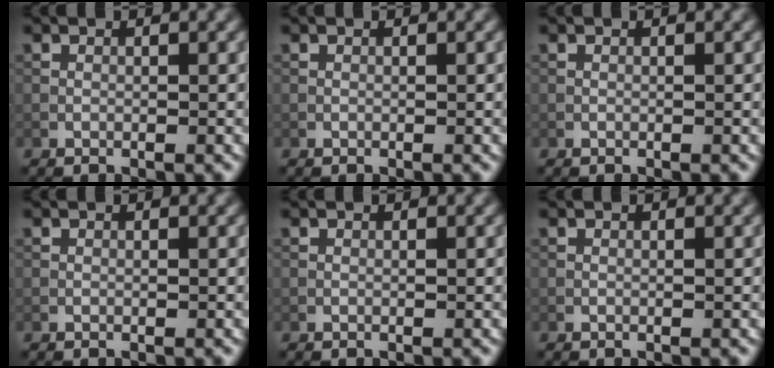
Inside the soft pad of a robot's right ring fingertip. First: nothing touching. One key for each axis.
{"total": 0.0}
{"total": 0.0}
{"total": 0.0}
{"total": 0.0}
{"total": 0.0}